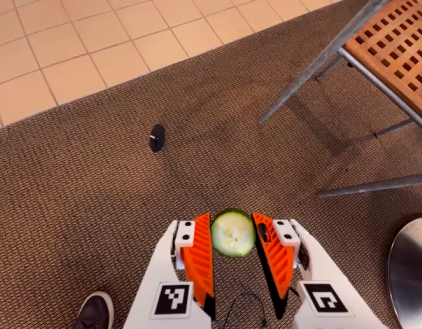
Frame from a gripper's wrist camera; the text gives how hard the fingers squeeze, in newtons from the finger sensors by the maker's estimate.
{"total": 7.4, "left": 7.2, "right": 7.5}